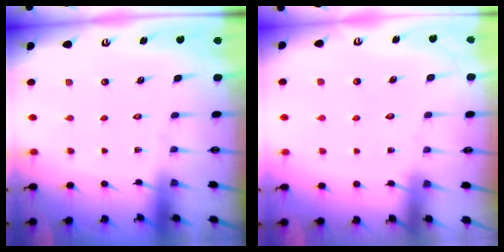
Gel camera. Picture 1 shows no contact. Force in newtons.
{"total": 2.9, "press": 2.9, "slide": 0.2}